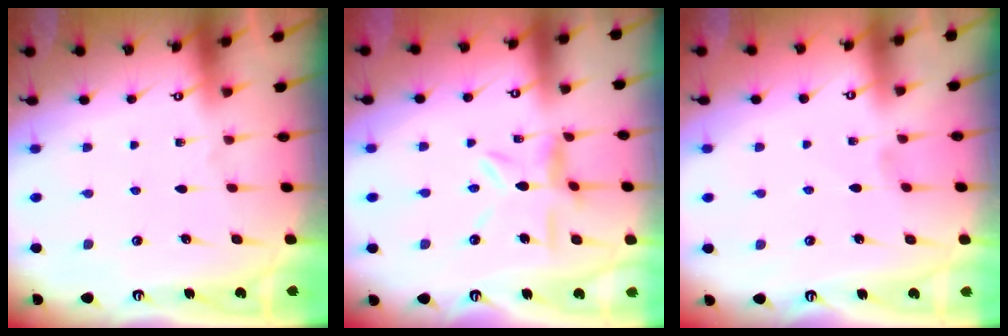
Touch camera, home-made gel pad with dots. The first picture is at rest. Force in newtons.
{"total": 9.1, "press": 9.0, "slide": 0.8}
{"total": 0.0}